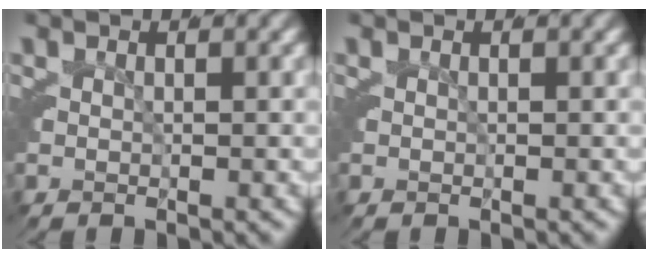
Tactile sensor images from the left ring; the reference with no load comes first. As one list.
[{"total": 0.0}]